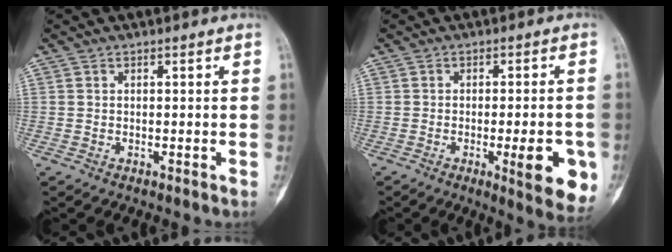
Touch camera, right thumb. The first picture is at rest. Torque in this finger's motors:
{"motor_torque": [-0.25, 0.17, -0.20, -0.01, 0.00]}